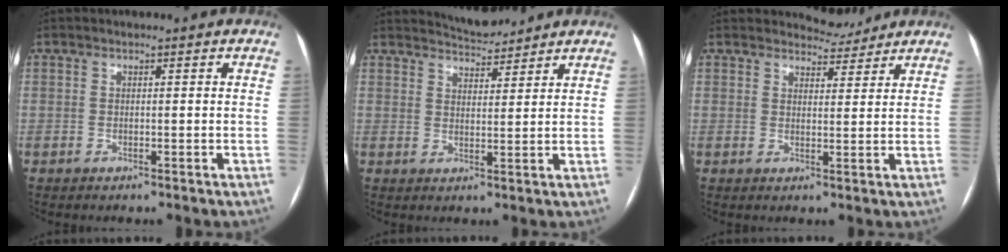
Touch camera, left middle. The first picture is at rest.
{"total": 5.0, "force": [5.0, 0.3, 0.3], "torque": [-0.012, 0.007, 0.079]}
{"total": 3.8, "force": [3.7, 0.8, -0.3], "torque": [0.000, -0.004, 0.051]}